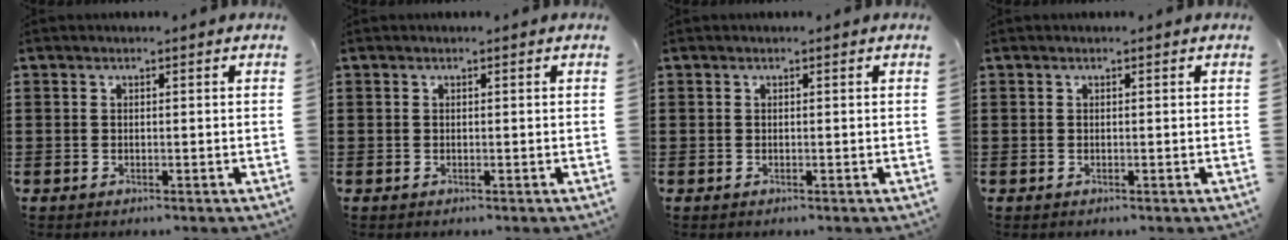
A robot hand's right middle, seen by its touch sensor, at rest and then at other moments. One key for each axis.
{"total": 0.0}
{"total": 0.0}
{"total": 0.0}